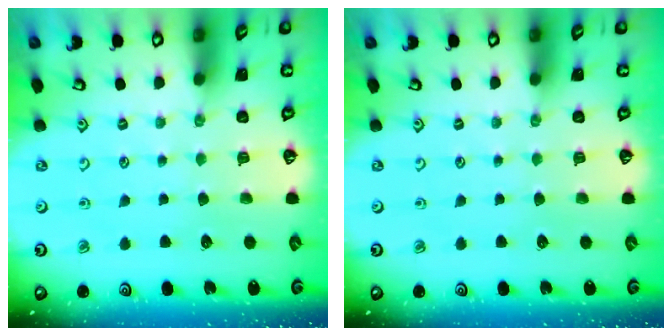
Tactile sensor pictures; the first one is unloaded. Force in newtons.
{"total": 0.0}